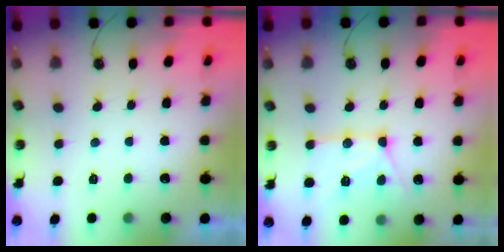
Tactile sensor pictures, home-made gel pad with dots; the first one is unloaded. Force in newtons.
{"total": 13.6, "press": 13.5, "slide": 1.4}